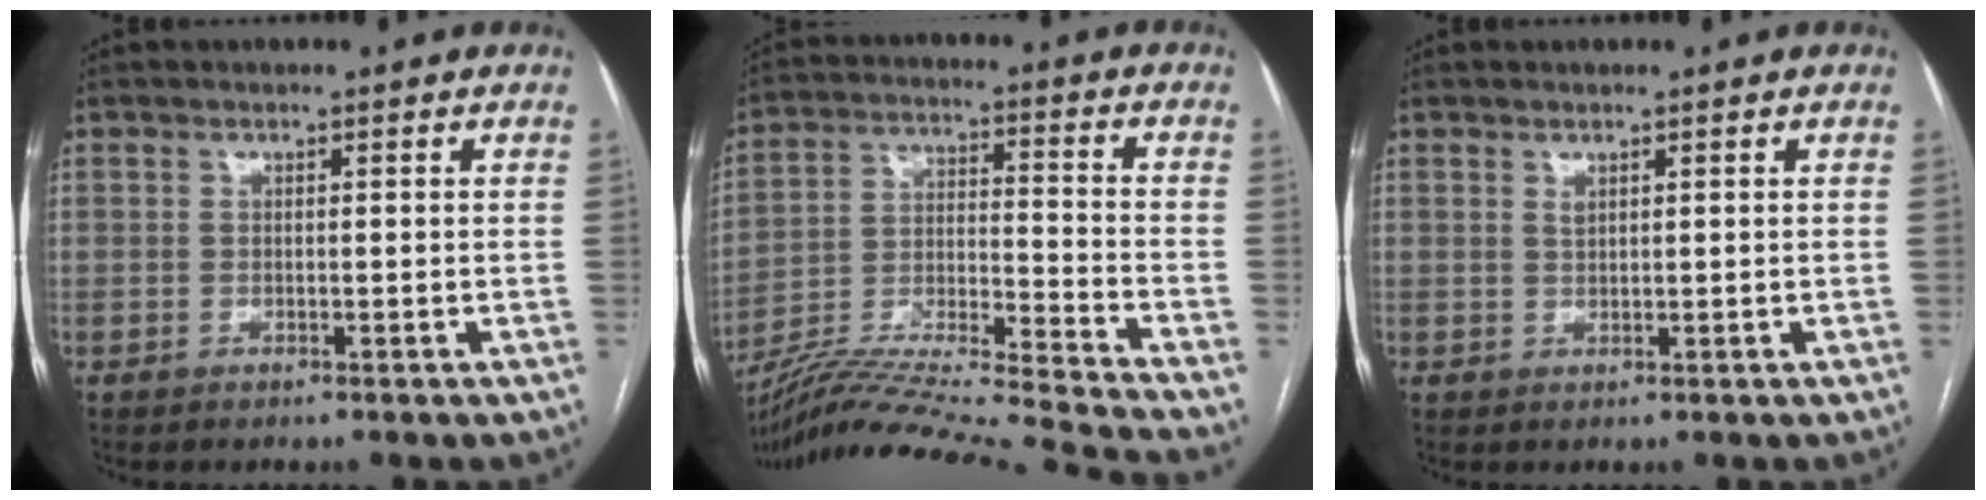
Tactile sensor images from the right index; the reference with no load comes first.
{"total": 22.5, "force": [-20.5, -2.5, 9.1], "torque": [-0.169, -0.030, -0.336]}
{"total": 0.9, "force": [0.6, 0.4, 0.5], "torque": [-0.011, -0.002, 0.013]}